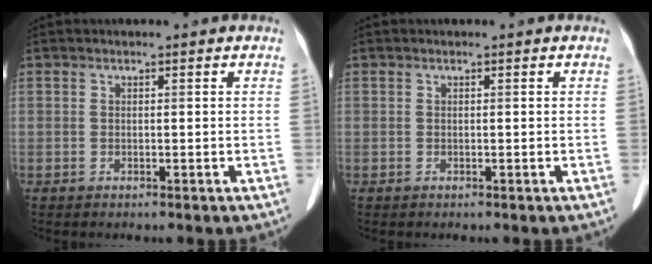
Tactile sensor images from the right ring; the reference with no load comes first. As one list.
[{"total": 0.0}]